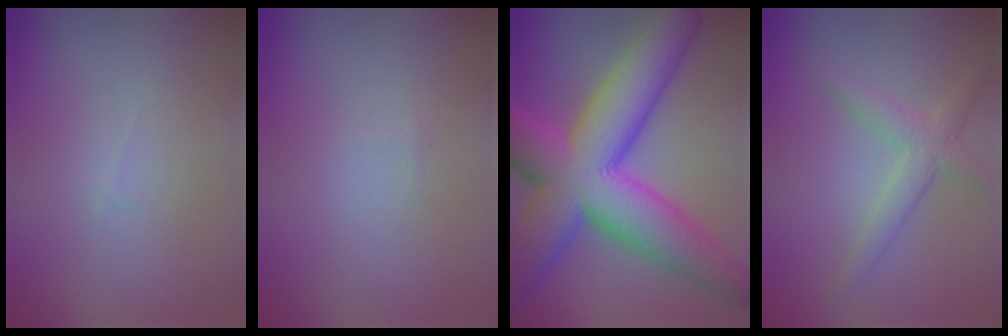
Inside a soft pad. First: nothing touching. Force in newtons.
{"total": 0.0}
{"total": 14.5, "press": 14.5, "slide": 0.2}
{"total": 2.6, "press": 2.6, "slide": 0.2}